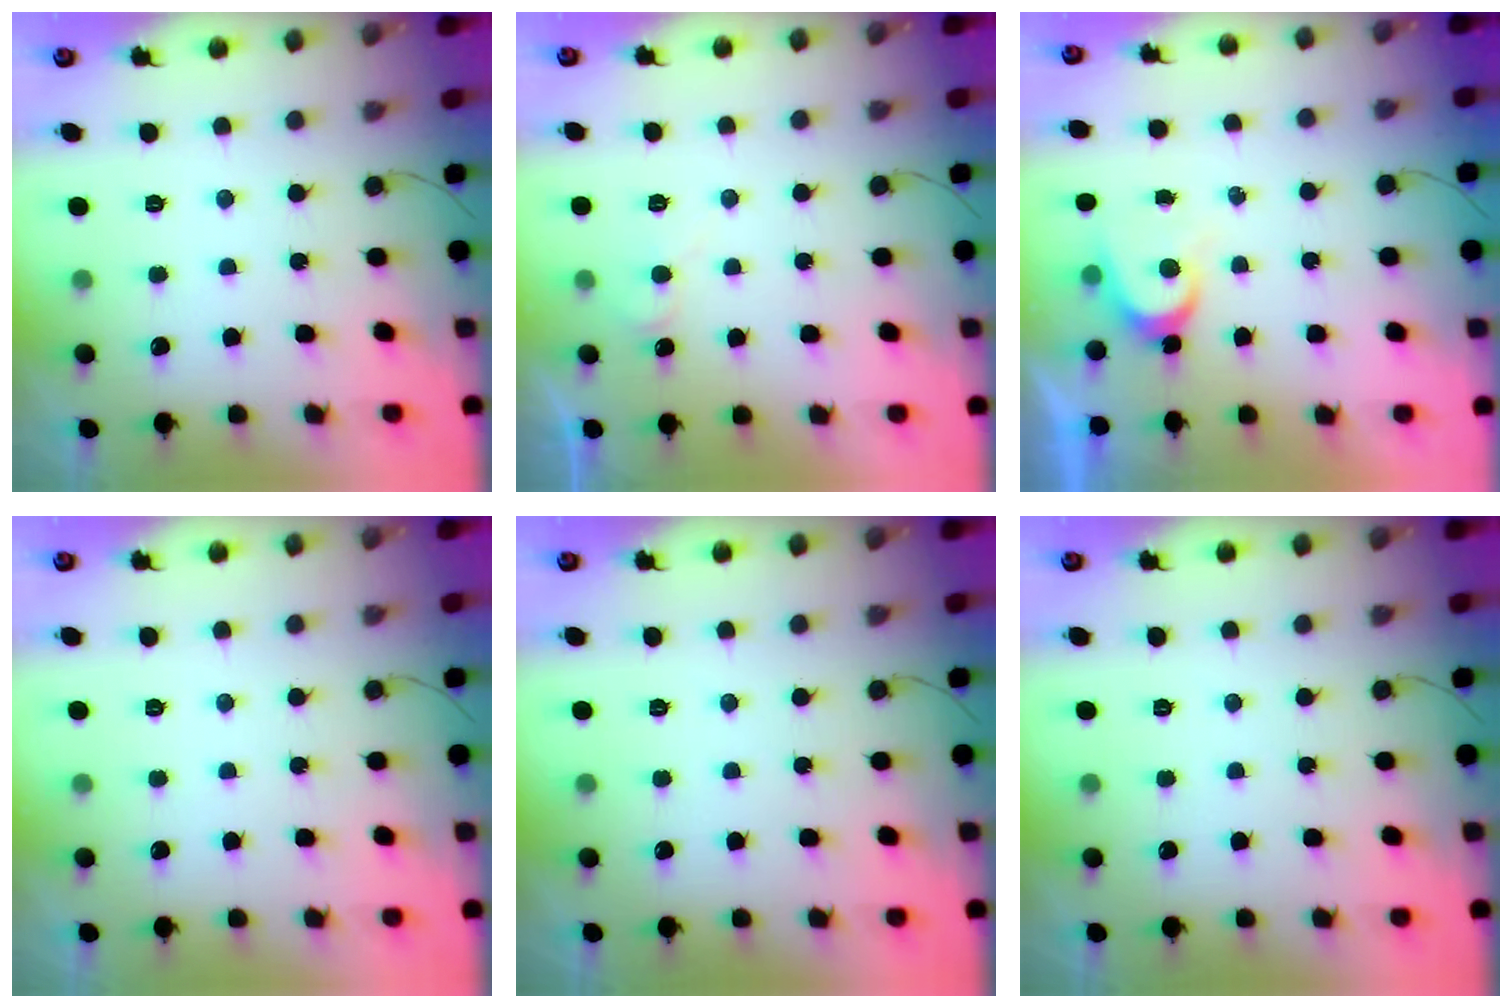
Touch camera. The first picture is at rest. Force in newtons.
{"total": 4.7, "press": 4.7, "slide": 0.6}
{"total": 4.1, "press": 4.1, "slide": 0.5}
{"total": 0.0}
{"total": 0.0}
{"total": 0.0}